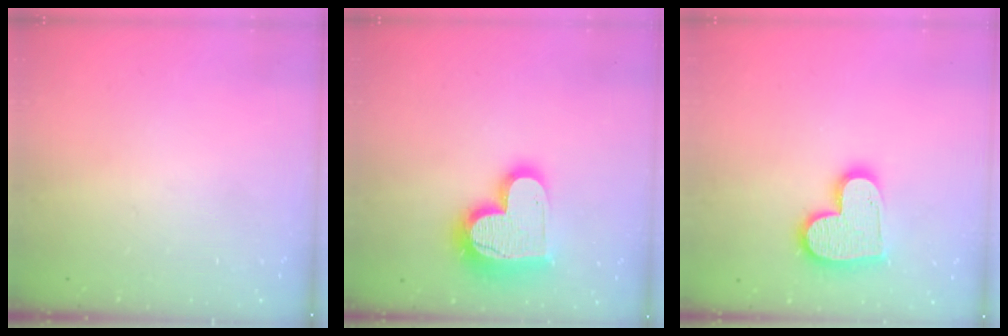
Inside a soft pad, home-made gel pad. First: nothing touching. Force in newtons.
{"total": 18.8, "press": 18.7, "slide": 1.6}
{"total": 13.9, "press": 13.9, "slide": 1.2}